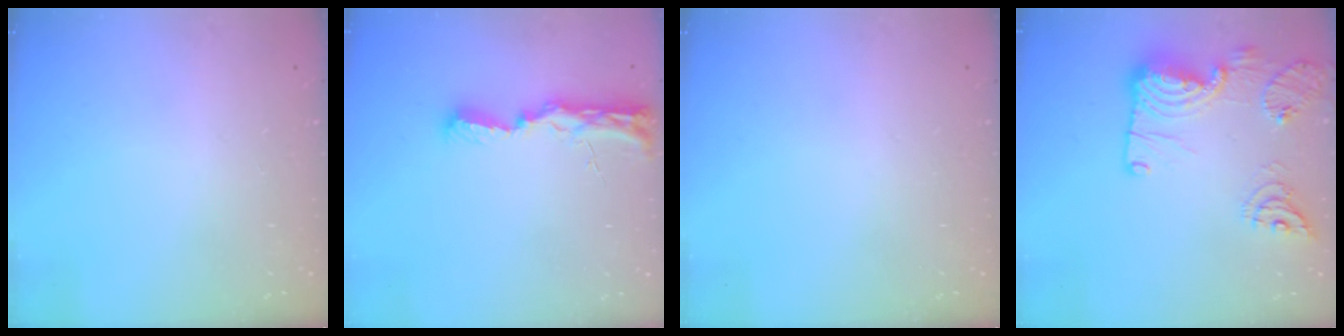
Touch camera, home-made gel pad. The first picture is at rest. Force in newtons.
{"total": 10.5, "press": 9.6, "slide": 4.3}
{"total": 0.0}
{"total": 19.1, "press": 18.3, "slide": 5.5}